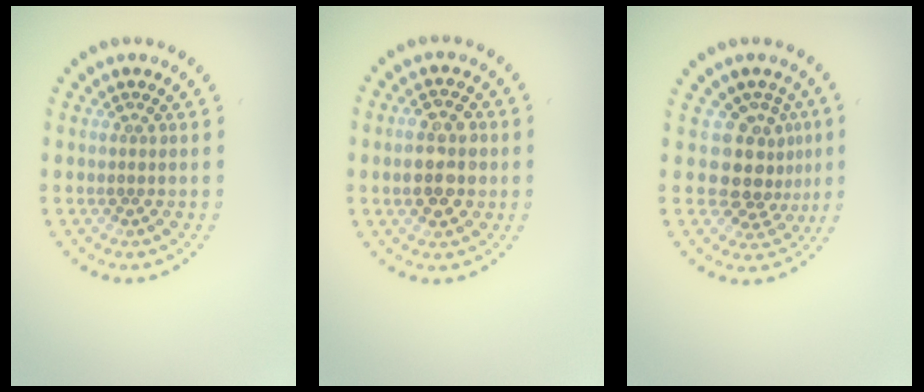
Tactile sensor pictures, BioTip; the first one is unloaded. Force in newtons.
{"total": 3.7, "press": 3.7, "slide": 0.5}
{"total": 4.1, "press": 3.2, "slide": 2.5}